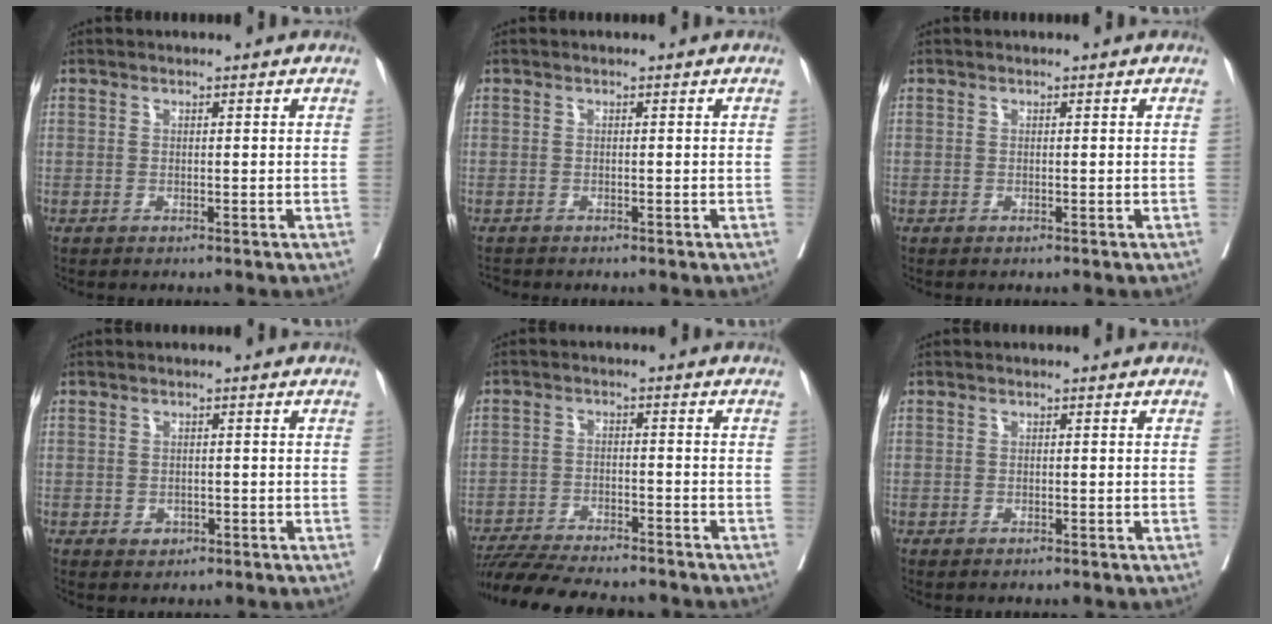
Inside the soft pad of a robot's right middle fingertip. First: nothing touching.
{"total": 0.8, "force": [-0.8, 0.1, 0.0], "torque": [-0.004, -0.005, -0.016]}
{"total": 0.0}
{"total": 1.5, "force": [-0.6, 1.3, 0.6], "torque": [-0.006, 0.004, -0.001]}
{"total": 14.4, "force": [-13.1, 1.9, 5.7], "torque": [-0.096, -0.013, -0.196]}
{"total": 0.5, "force": [-0.3, 0.2, 0.3], "torque": [-0.007, -0.001, -0.002]}